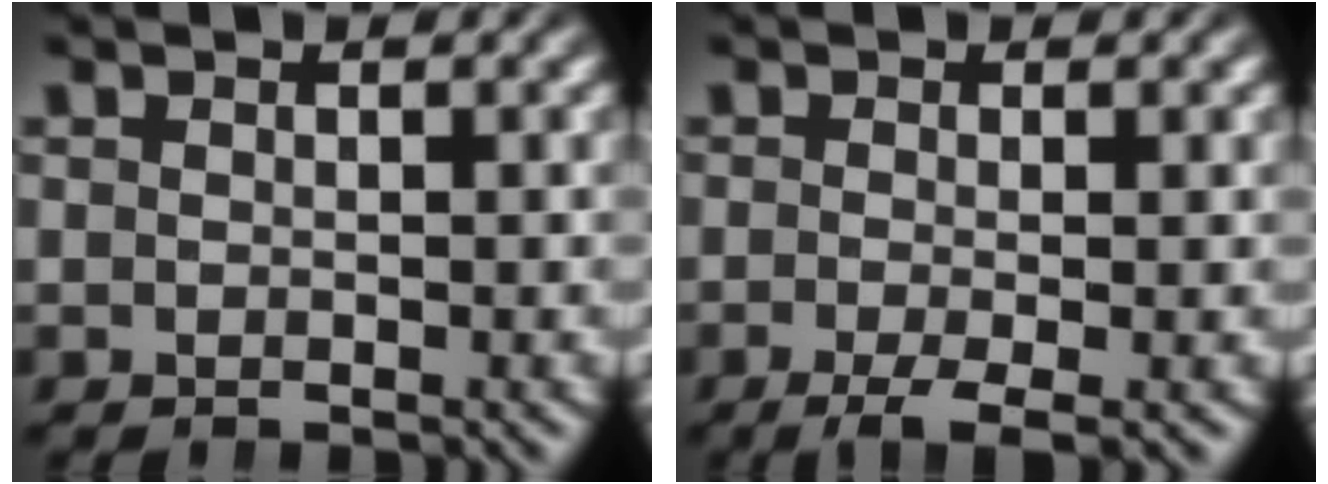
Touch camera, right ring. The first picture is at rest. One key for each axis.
{"total": 4.1, "fx": -2.8, "fy": 1.4, "fz": 2.6, "tx": -0.054, "ty": -0.026, "tz": -0.034}